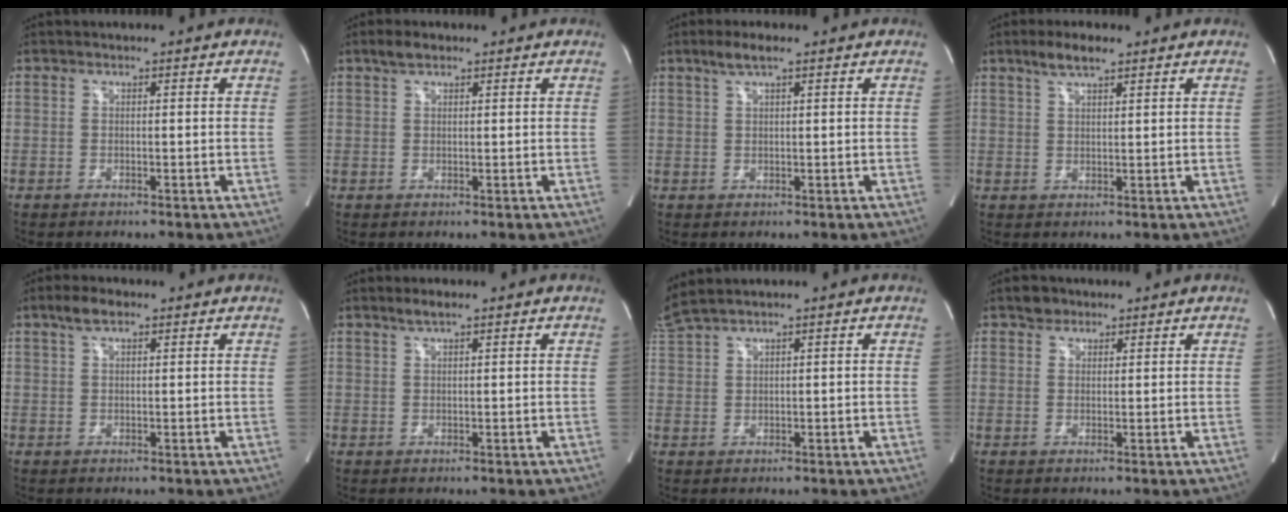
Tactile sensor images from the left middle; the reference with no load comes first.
{"total": 2.3, "force": [1.7, 1.0, 1.3], "torque": [-0.031, 0.011, 0.031]}
{"total": 3.0, "force": [2.0, 0.4, 2.2], "torque": [-0.052, 0.009, 0.041]}
{"total": 4.2, "force": [3.1, 1.0, 2.8], "torque": [-0.060, 0.009, 0.058]}
{"total": 3.1, "force": [2.0, 1.2, 2.0], "torque": [-0.046, 0.012, 0.040]}
{"total": 1.8, "force": [1.4, 0.1, 1.2], "torque": [-0.029, 0.005, 0.029]}
{"total": 4.1, "force": [3.6, -0.7, 2.0], "torque": [-0.059, 0.024, 0.082]}
{"total": 2.2, "force": [1.6, 1.5, 0.3], "torque": [-0.006, 0.007, 0.024]}